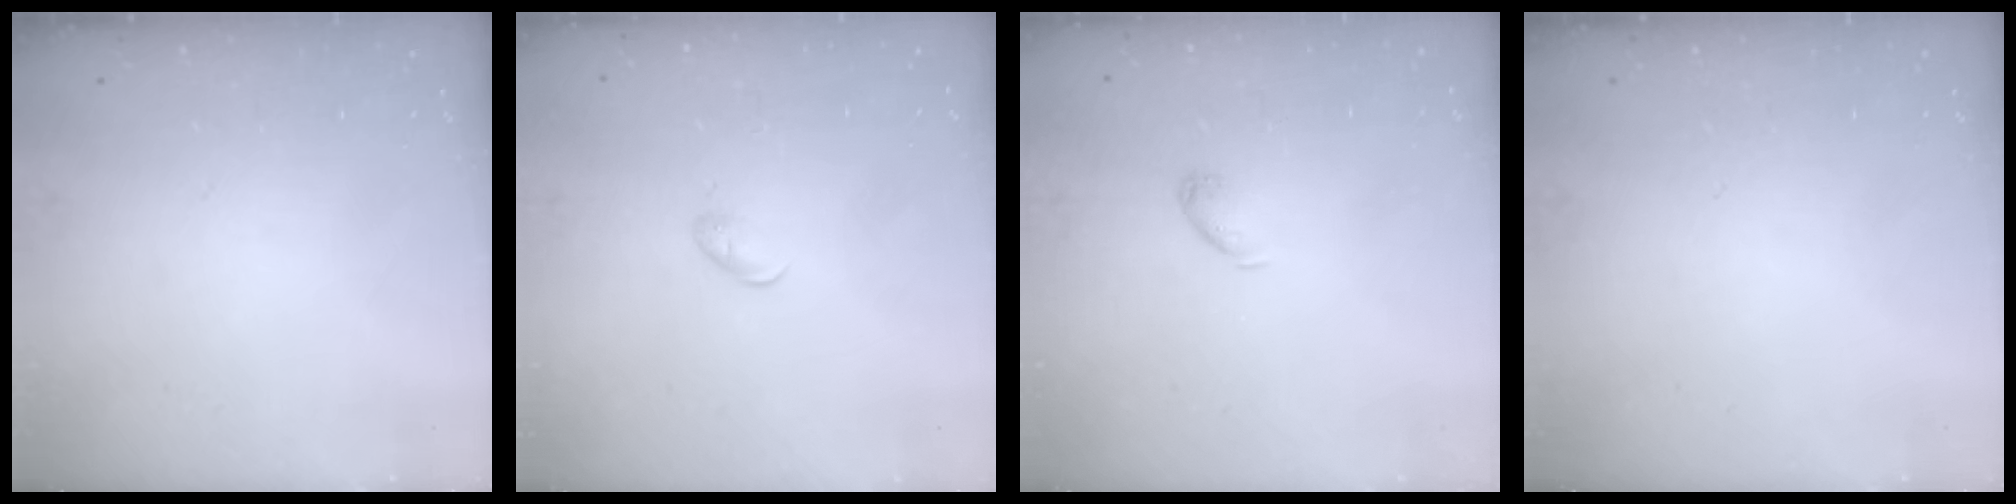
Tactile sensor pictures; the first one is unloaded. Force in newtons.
{"total": 4.2, "press": 4.1, "slide": 0.7}
{"total": 4.5, "press": 4.4, "slide": 0.8}
{"total": 0.0}